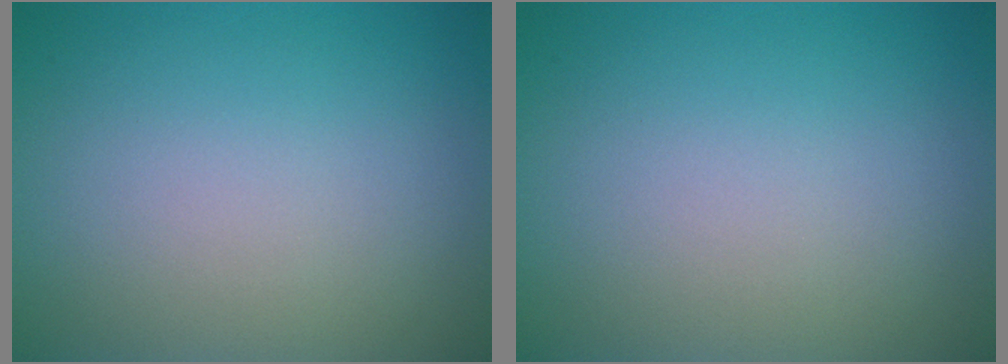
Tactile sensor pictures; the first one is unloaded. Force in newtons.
{"total": 0.0}